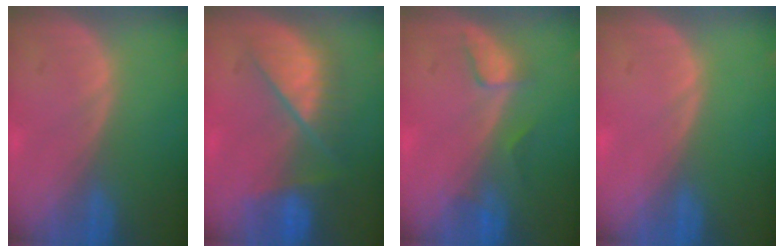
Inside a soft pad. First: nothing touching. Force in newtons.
{"total": 8.2, "press": 7.7, "slide": 2.9}
{"total": 2.8, "press": 2.7, "slide": 0.4}
{"total": 0.0}